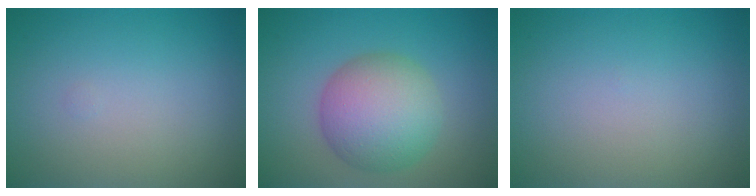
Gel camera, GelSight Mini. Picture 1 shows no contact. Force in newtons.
{"total": 7.0, "press": 7.0, "slide": 0.2}
{"total": 0.0}